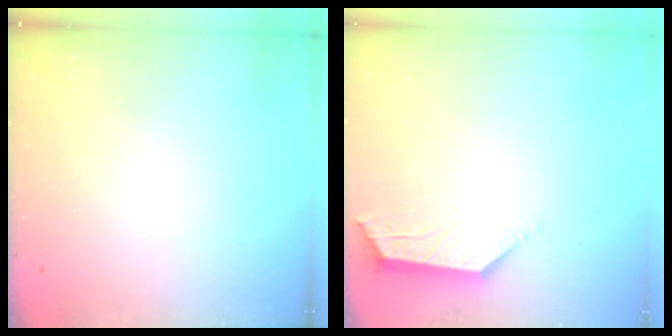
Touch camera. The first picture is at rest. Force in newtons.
{"total": 2.0, "press": 1.9, "slide": 0.4}